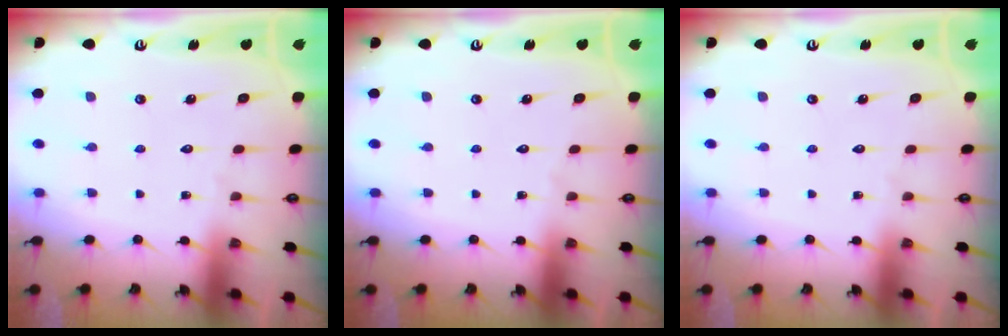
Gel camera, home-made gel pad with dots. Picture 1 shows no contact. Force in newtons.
{"total": 0.0}
{"total": 0.0}